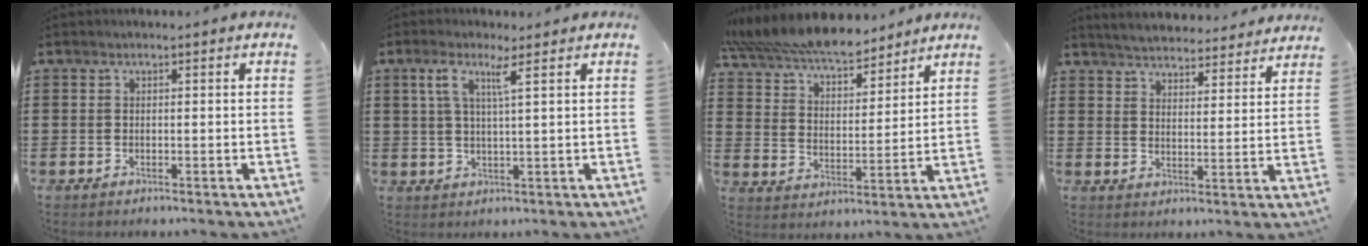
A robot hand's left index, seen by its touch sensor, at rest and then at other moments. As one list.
[{"total": 4.1, "force": [2.3, 0.3, 3.4], "torque": [-0.077, -0.002, 0.038]}, {"total": 8.1, "force": [7.7, 0.7, 2.6], "torque": [-0.083, -0.041, 0.136]}, {"total": 4.7, "force": [4.7, -0.2, 0.3], "torque": [-0.027, -0.029, 0.082]}]